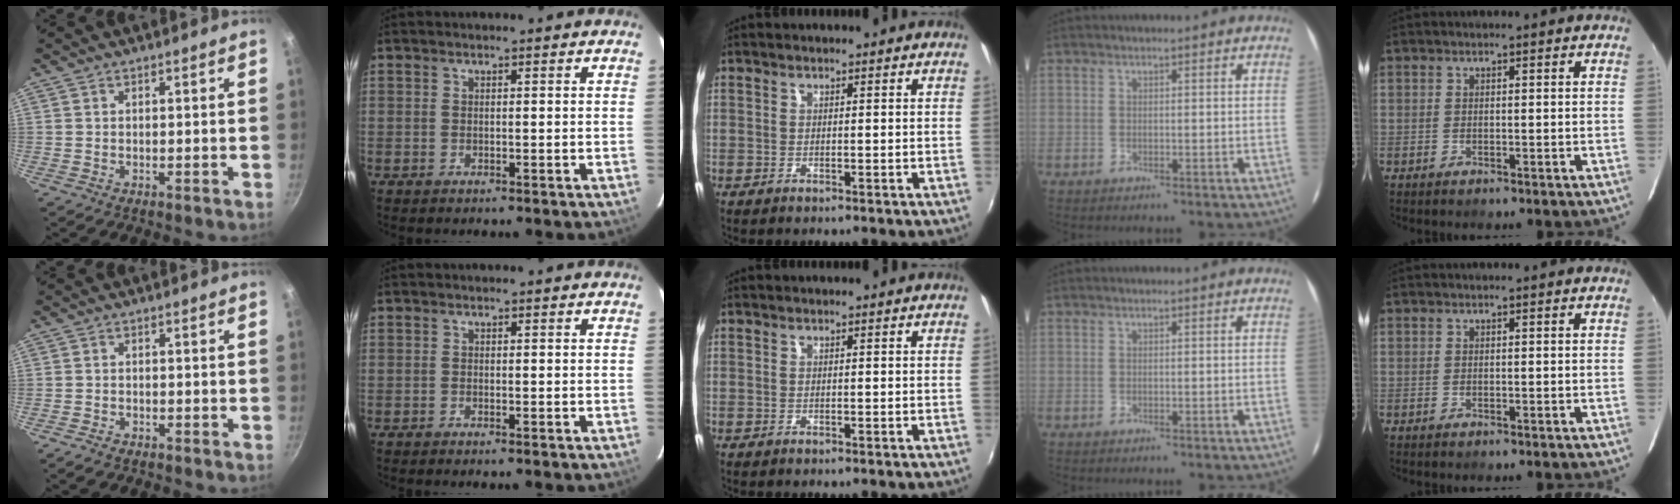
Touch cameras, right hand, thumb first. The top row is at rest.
{"thumb": {"total": 1.5, "force": [-1.3, 0.6, 0.5], "torque": [-0.018, 0.013, -0.024]}}